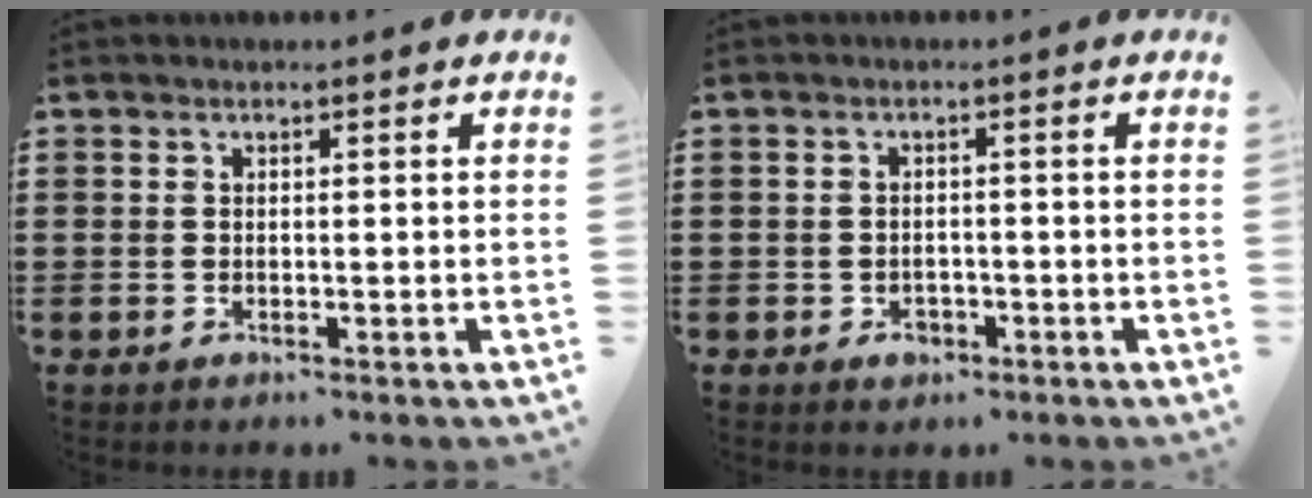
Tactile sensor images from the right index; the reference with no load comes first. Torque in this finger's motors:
{"motor_torque": [0.55, 1.16, -0.03, 0.00]}